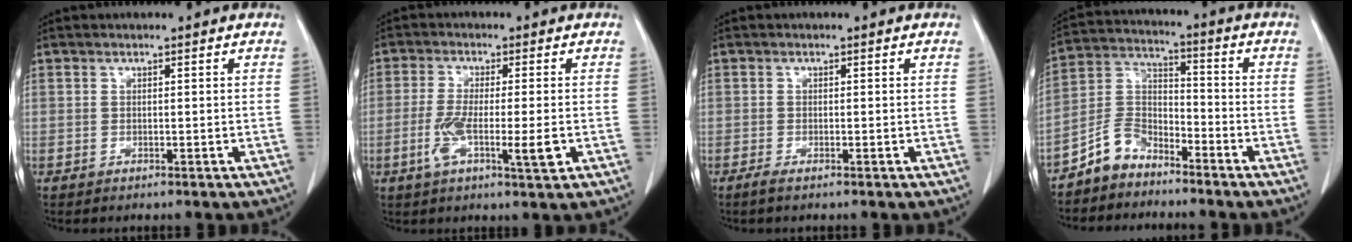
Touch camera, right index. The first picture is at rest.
{"total": 7.9, "force": [-2.3, 1.2, 7.5], "torque": [-0.138, -0.008, -0.040]}
{"total": 1.8, "force": [-0.9, 0.4, 1.5], "torque": [-0.034, -0.002, -0.017]}
{"total": 7.5, "force": [-5.9, 4.0, 2.2], "torque": [-0.048, 0.022, -0.120]}